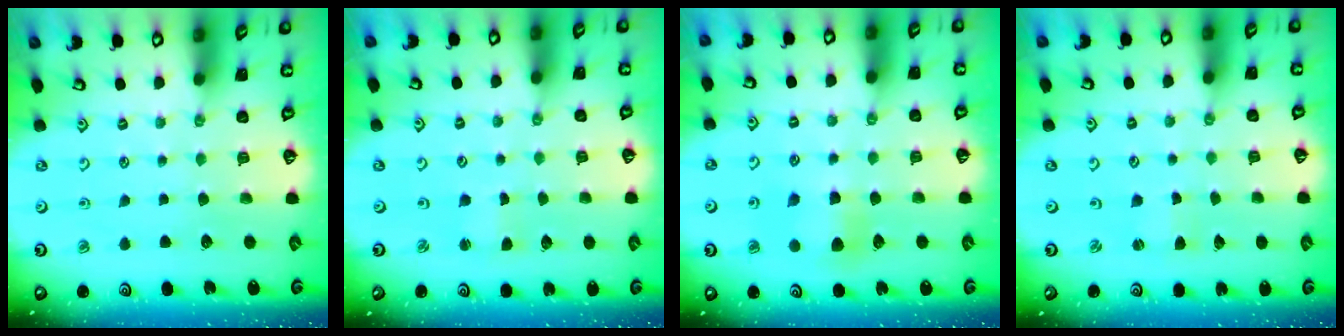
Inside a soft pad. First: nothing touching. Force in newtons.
{"total": 1.9, "press": 1.9, "slide": 0.3}
{"total": 6.1, "press": 6.1, "slide": 0.2}
{"total": 1.8, "press": 1.7, "slide": 0.3}